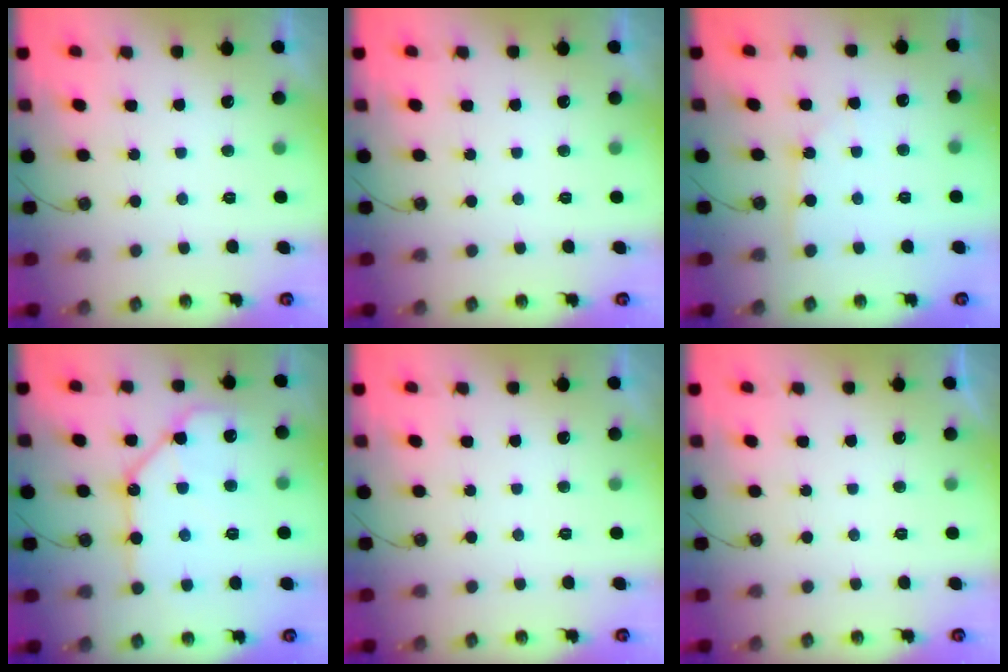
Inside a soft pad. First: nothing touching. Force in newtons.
{"total": 0.0}
{"total": 2.5, "press": 2.5, "slide": 0.3}
{"total": 12.8, "press": 12.8, "slide": 1.1}
{"total": 0.0}
{"total": 0.0}